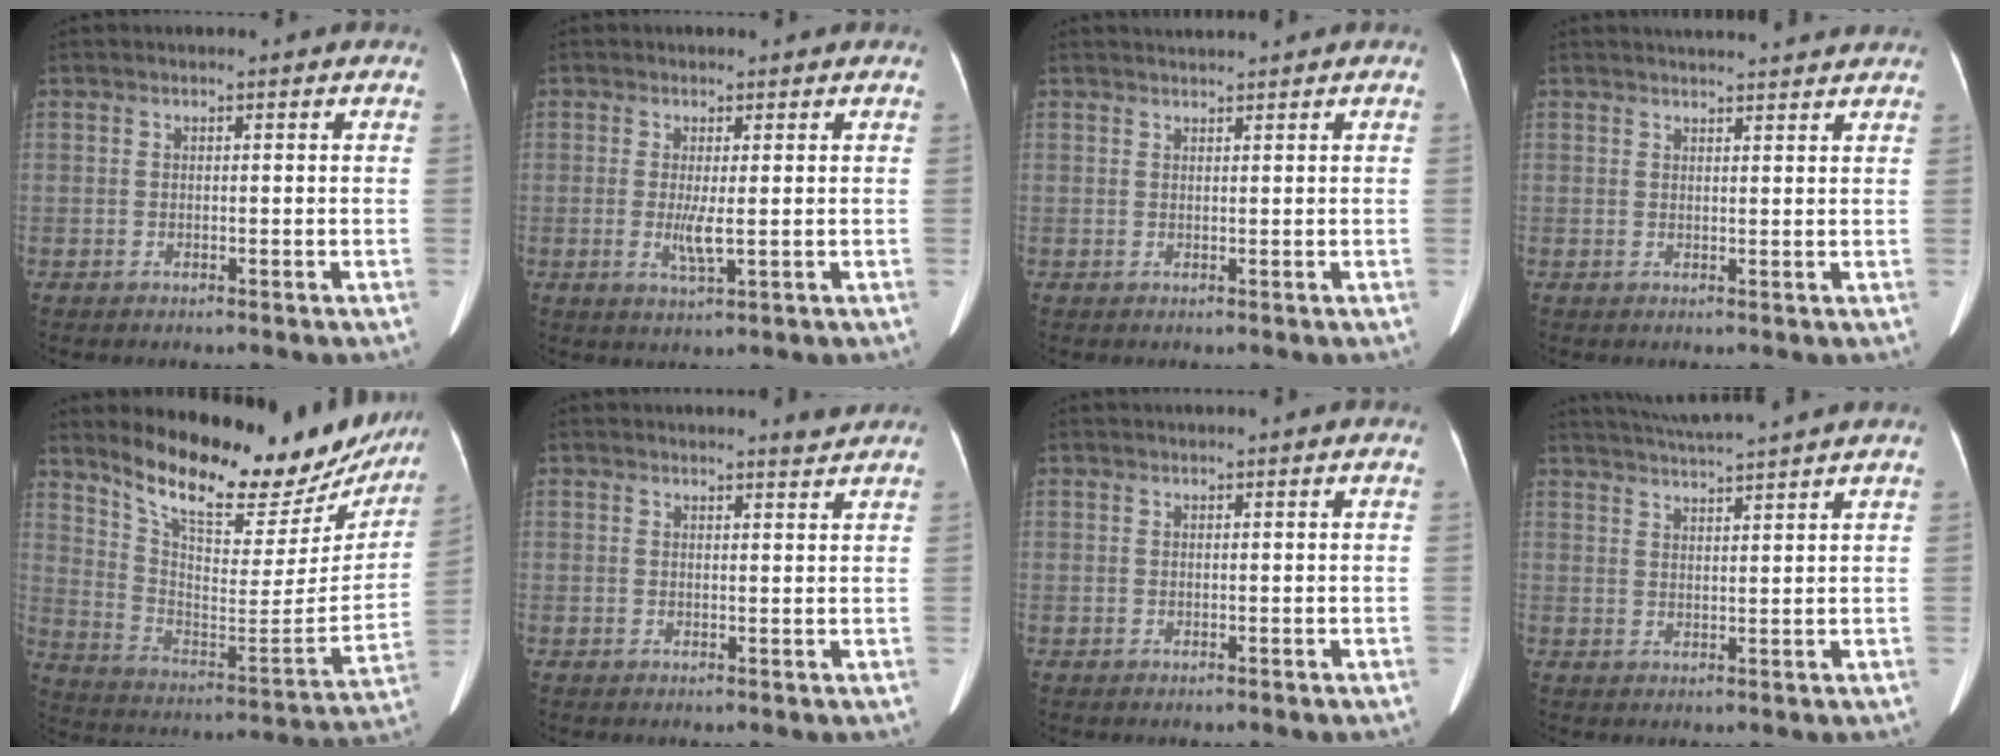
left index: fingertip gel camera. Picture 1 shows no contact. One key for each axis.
{"total": 2.9, "fx": 0.0, "fy": 0.2, "fz": 2.9, "tx": -0.060, "ty": -0.008, "tz": 0.005}
{"total": 1.8, "fx": 1.8, "fy": -0.5, "fz": 0.2, "tx": -0.002, "ty": 0.016, "tz": 0.038}
{"total": 8.6, "fx": 8.1, "fy": 0.4, "fz": 2.7, "tx": -0.034, "ty": 0.023, "tz": 0.091}
{"total": 24.5, "fx": 20.6, "fy": 7.5, "fz": 11.0, "tx": -0.170, "ty": -0.031, "tz": 0.292}
{"total": 2.0, "fx": 2.0, "fy": -0.3, "fz": 0.1, "tx": -0.008, "ty": -0.006, "tz": 0.027}
{"total": 0.7, "fx": 0.6, "fy": -0.2, "fz": 0.3, "tx": -0.009, "ty": 0.009, "tz": 0.018}
{"total": 8.3, "fx": 7.6, "fy": -1.6, "fz": 3.0, "tx": -0.053, "ty": 0.016, "tz": 0.114}